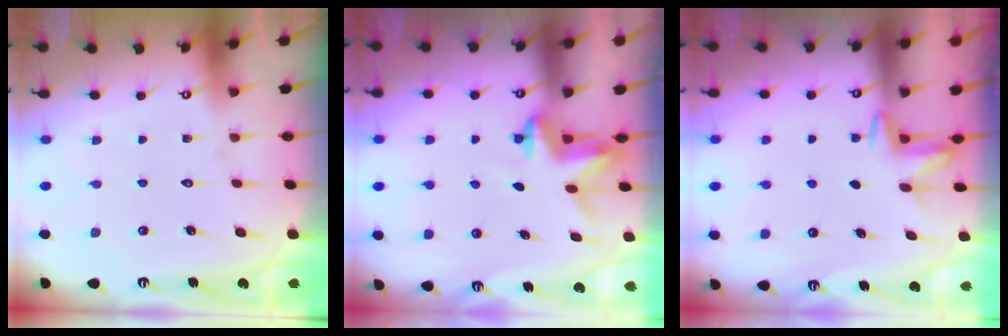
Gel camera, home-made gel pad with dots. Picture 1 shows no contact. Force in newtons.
{"total": 3.2, "press": 3.2, "slide": 0.1}
{"total": 2.7, "press": 2.7, "slide": 0.4}